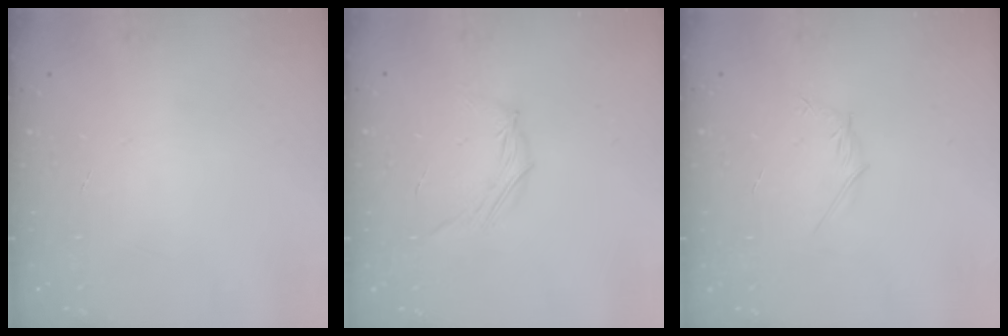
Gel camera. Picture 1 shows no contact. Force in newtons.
{"total": 3.7, "press": 3.5, "slide": 1.1}
{"total": 2.8, "press": 2.7, "slide": 0.8}